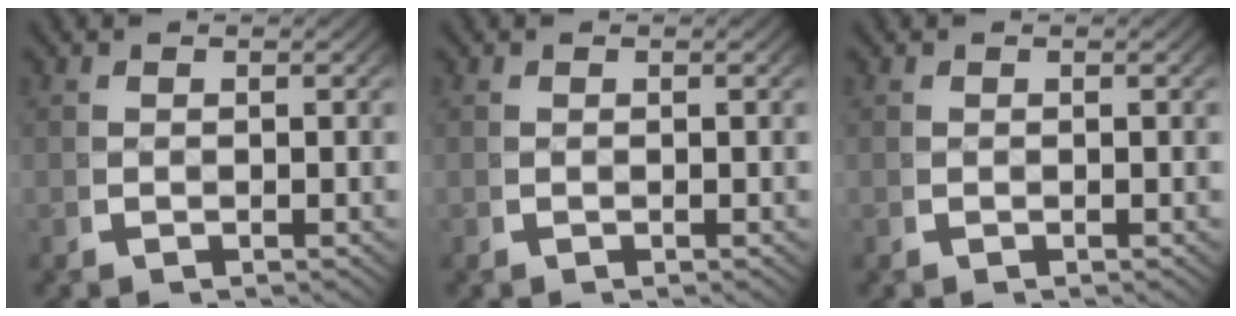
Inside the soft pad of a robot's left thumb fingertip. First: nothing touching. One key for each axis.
{"total": 0.0}
{"total": 0.0}